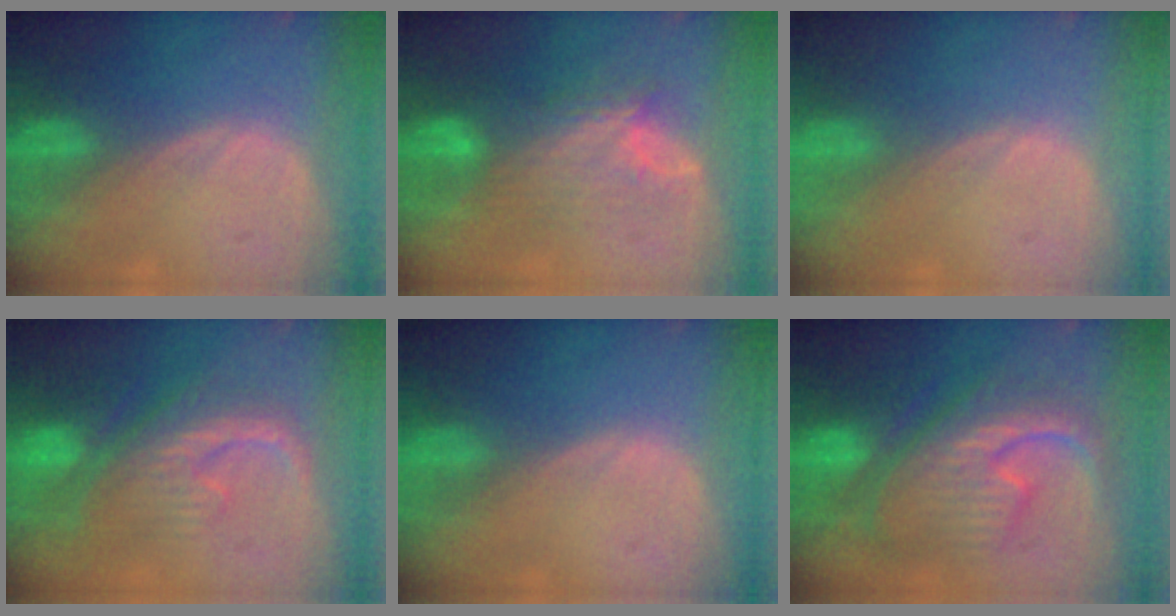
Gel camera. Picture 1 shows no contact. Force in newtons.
{"total": 7.7, "press": 7.4, "slide": 2.2}
{"total": 0.0}
{"total": 10.3, "press": 9.1, "slide": 4.7}
{"total": 0.0}
{"total": 12.4, "press": 12.3, "slide": 1.3}